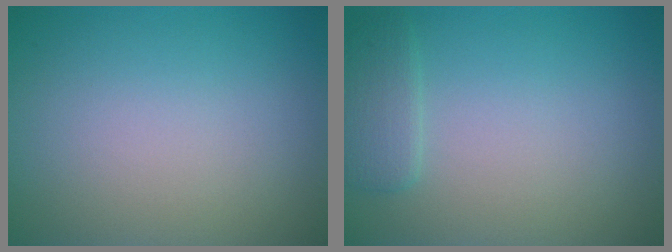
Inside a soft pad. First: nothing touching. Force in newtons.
{"total": 1.8, "press": 1.8, "slide": 0.1}